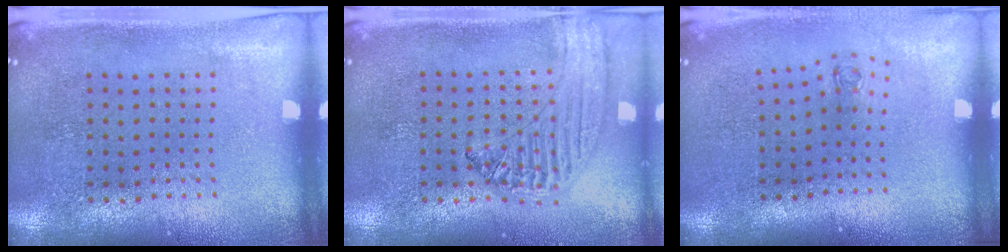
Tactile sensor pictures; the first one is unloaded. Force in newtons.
{"total": 1.3, "press": 1.3, "slide": 0.3}
{"total": 0.7, "press": 0.3, "slide": 0.6}